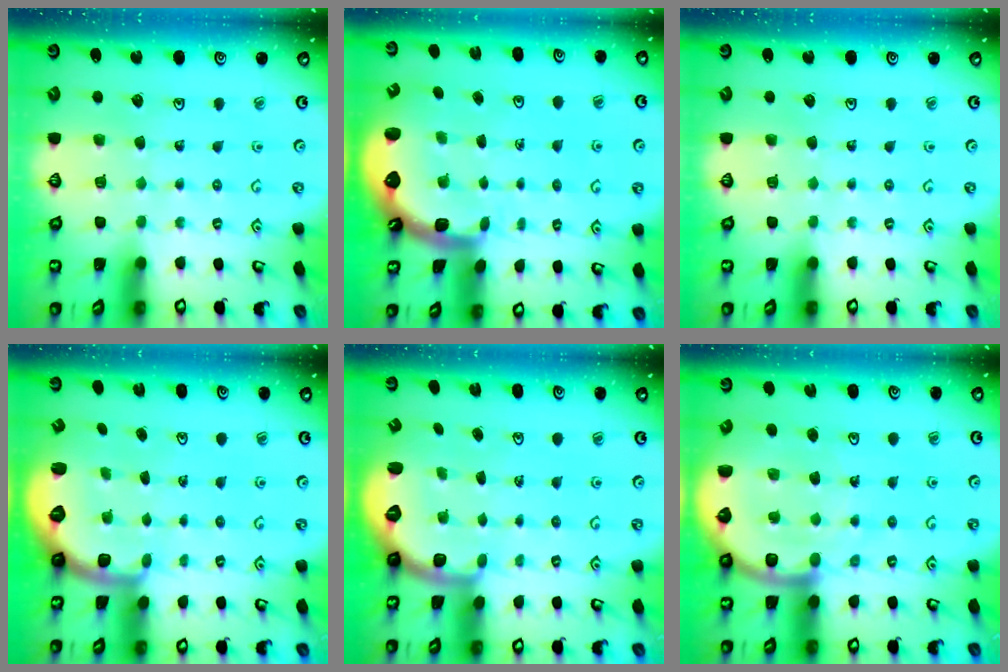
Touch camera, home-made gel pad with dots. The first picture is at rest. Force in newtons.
{"total": 3.4, "press": 2.4, "slide": 2.4}
{"total": 0.0}
{"total": 1.9, "press": 1.8, "slide": 0.4}
{"total": 2.0, "press": 1.5, "slide": 1.3}
{"total": 10.4, "press": 10.4, "slide": 1.2}